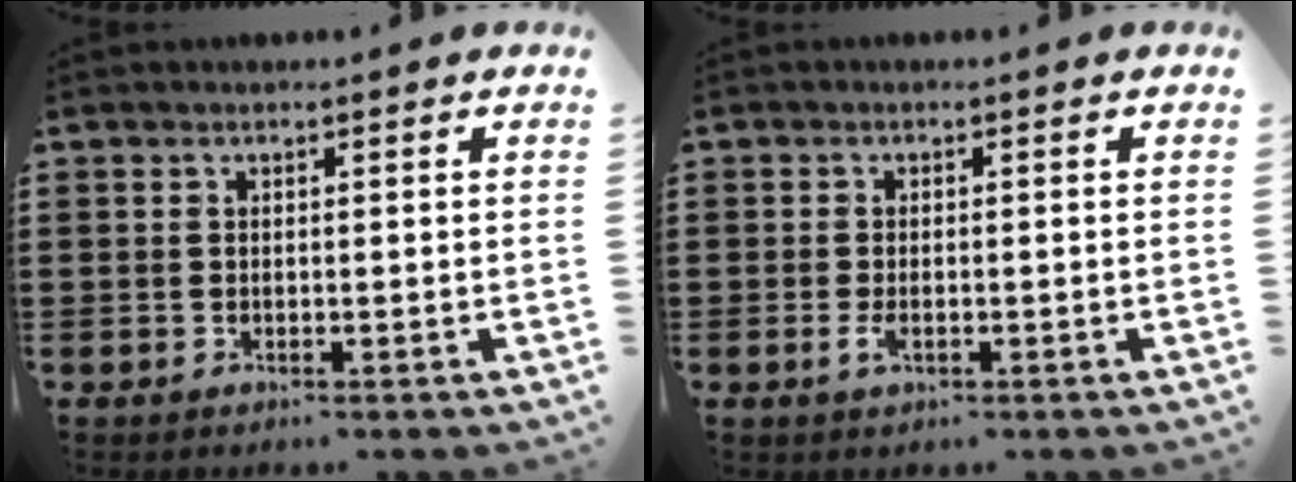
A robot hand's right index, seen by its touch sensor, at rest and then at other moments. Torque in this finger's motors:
{"motor_torque": [1.05, 1.09, 0.14, 0.00]}